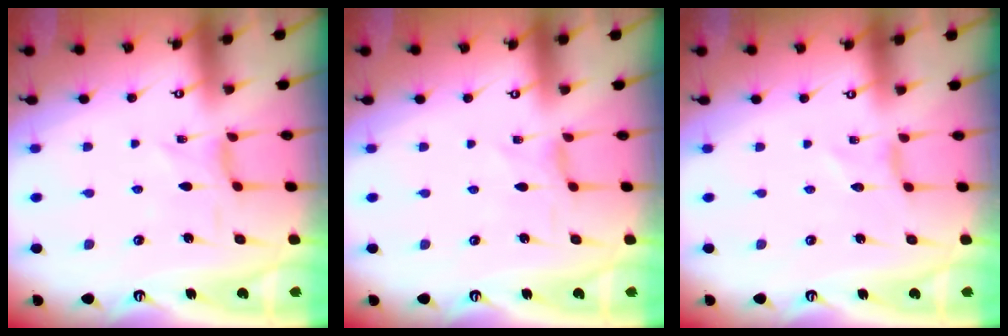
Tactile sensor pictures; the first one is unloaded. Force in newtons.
{"total": 0.0}
{"total": 0.0}